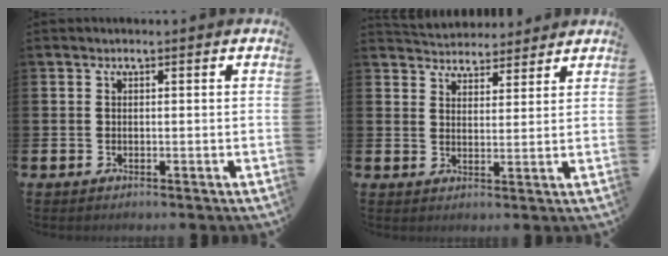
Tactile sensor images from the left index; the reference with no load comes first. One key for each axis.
{"total": 4.3, "fx": 4.1, "fy": 1.0, "fz": -0.5, "tx": -0.006, "ty": -0.024, "tz": 0.076}